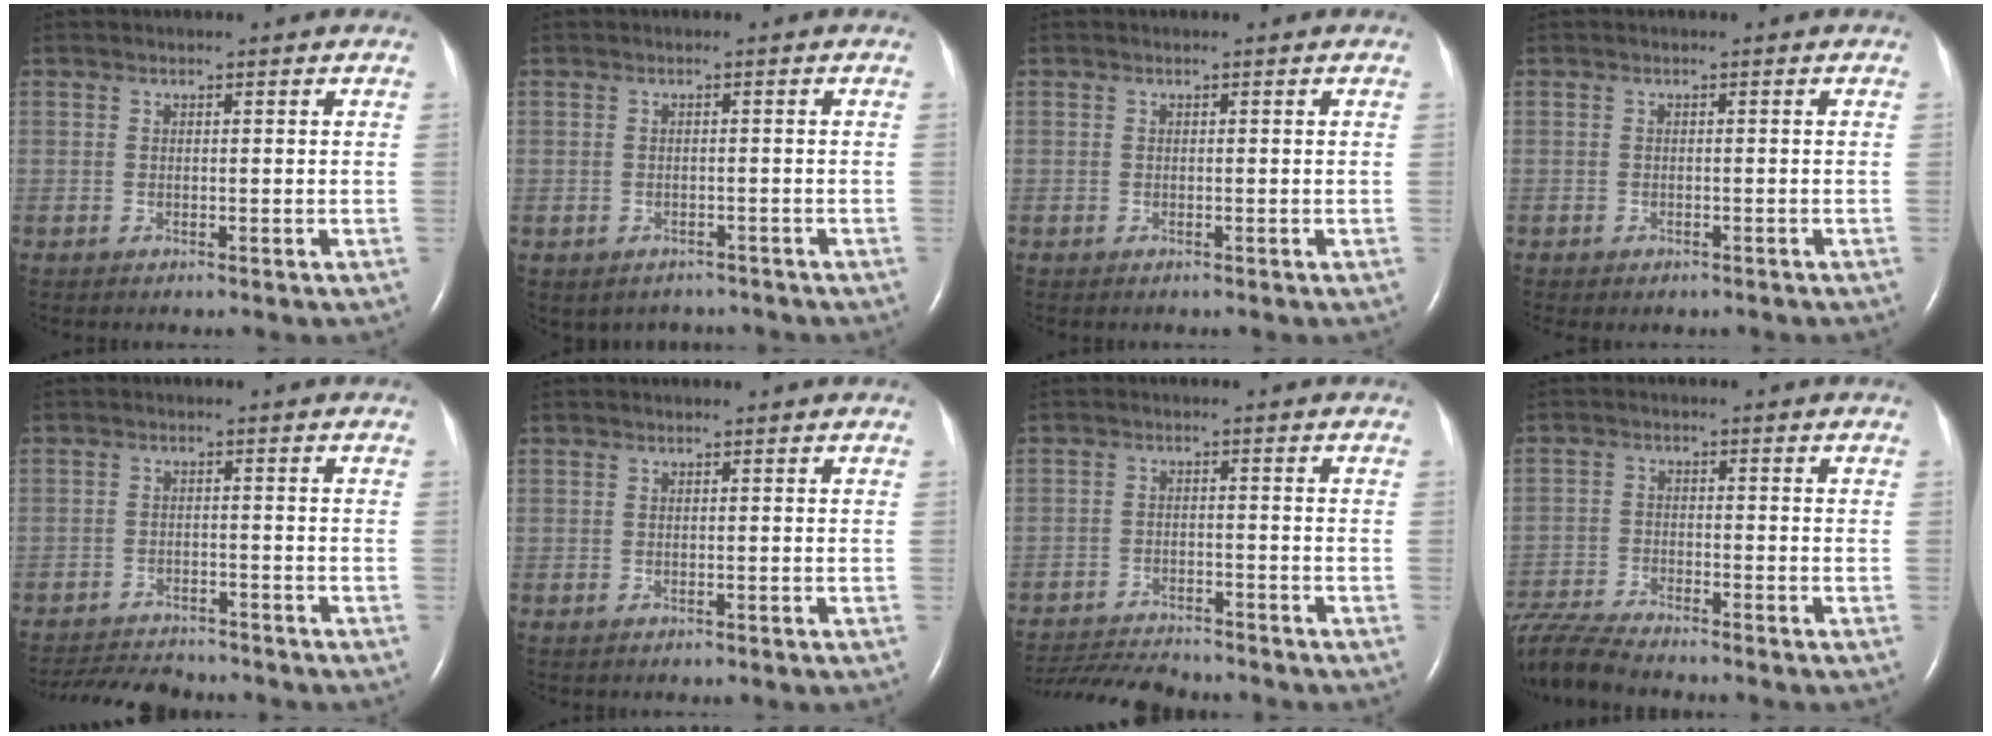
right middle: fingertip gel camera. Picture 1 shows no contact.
{"total": 4.6, "force": [-3.8, 2.6, 0.4], "torque": [0.000, 0.013, -0.044]}
{"total": 0.0}
{"total": 1.9, "force": [-1.6, 0.9, 0.8], "torque": [-0.010, -0.002, -0.016]}
{"total": 9.4, "force": [-8.9, 1.6, 2.6], "torque": [-0.045, -0.007, -0.134]}
{"total": 0.0}
{"total": 10.3, "force": [-9.9, 0.9, 2.8], "torque": [-0.049, -0.008, -0.158]}
{"total": 9.7, "force": [-9.0, 0.6, 3.6], "torque": [-0.076, -0.015, -0.165]}